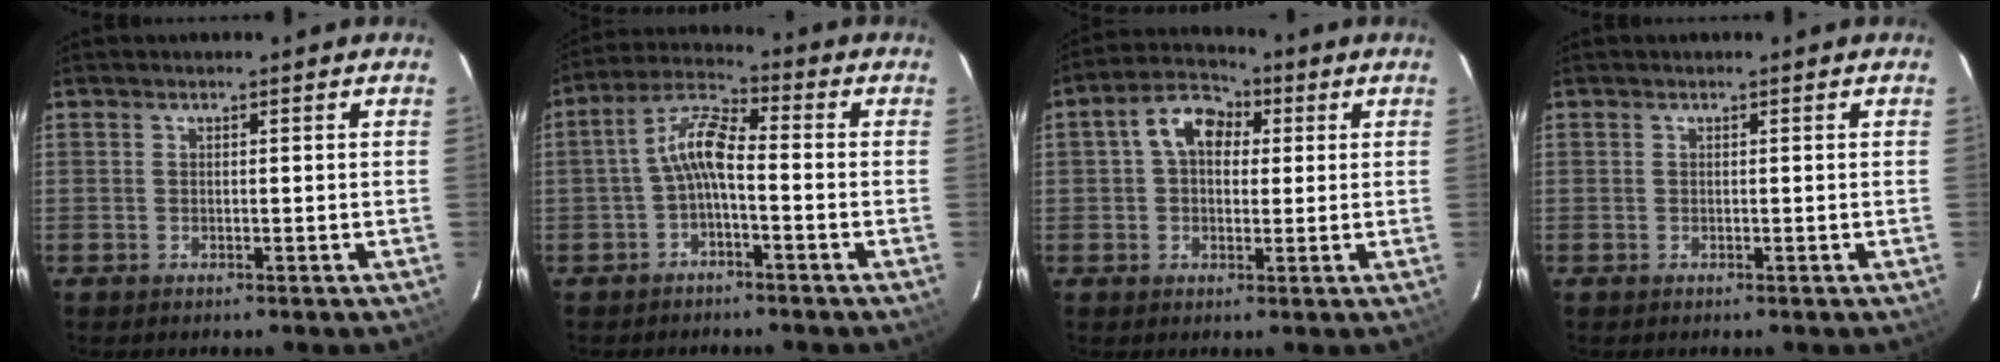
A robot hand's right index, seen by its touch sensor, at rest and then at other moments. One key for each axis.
{"total": 6.4, "fx": -1.9, "fy": 1.9, "fz": 5.8, "tx": -0.131, "ty": 0.021, "tz": -0.038}
{"total": 8.0, "fx": 1.8, "fy": 5.7, "fz": 5.3, "tx": -0.100, "ty": 0.034, "tz": 0.026}
{"total": 0.0}